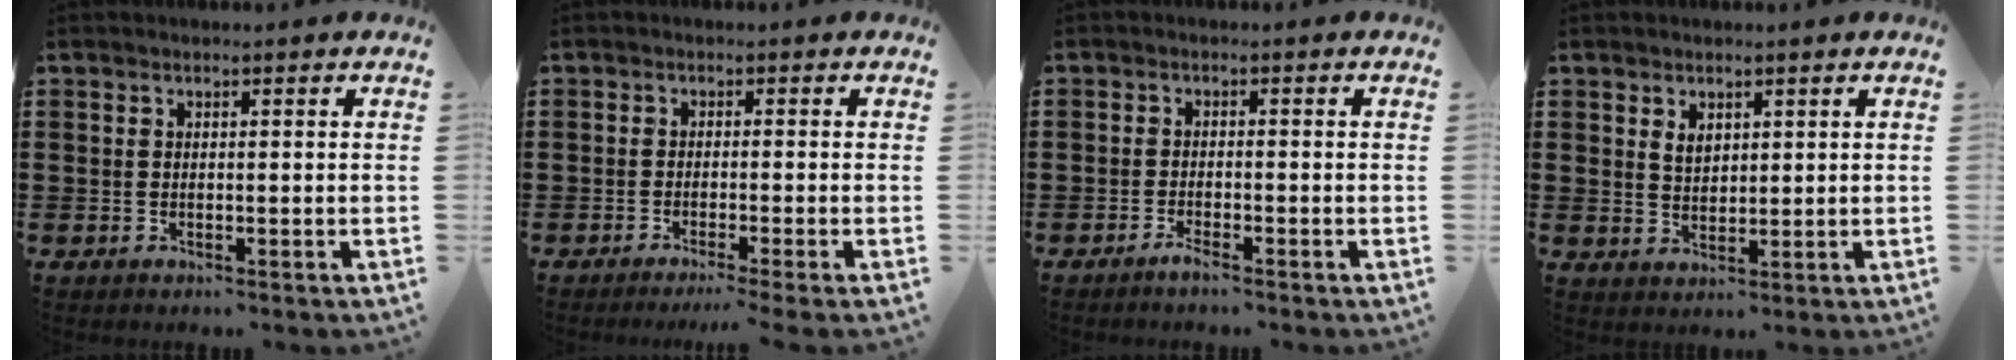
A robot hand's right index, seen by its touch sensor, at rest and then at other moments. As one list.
[{"total": 1.7, "force": [-1.2, -0.5, 1.1], "torque": [-0.018, -0.005, -0.023]}, {"total": 1.5, "force": [-1.3, -0.1, 0.7], "torque": [-0.013, -0.006, -0.023]}, {"total": 2.2, "force": [1.3, 1.5, 1.0], "torque": [-0.024, 0.005, 0.025]}]